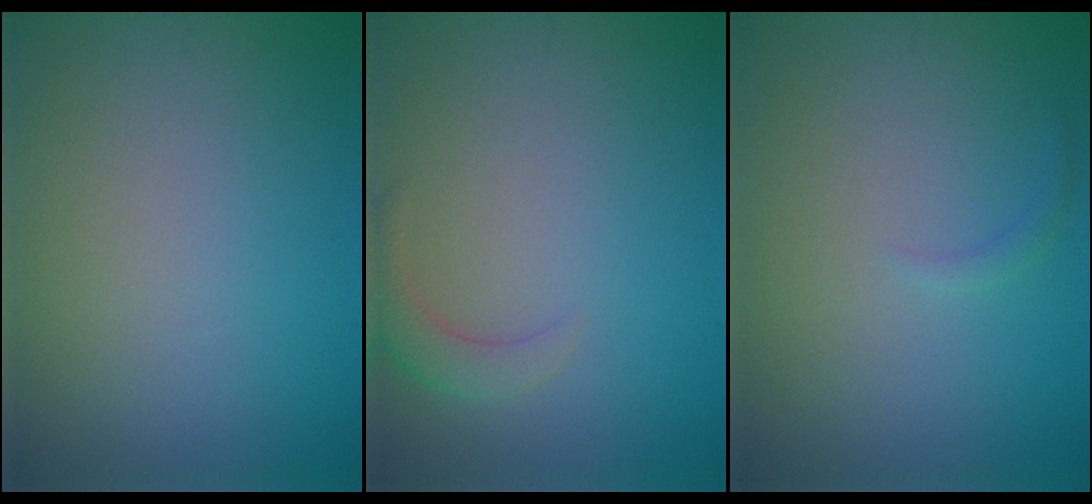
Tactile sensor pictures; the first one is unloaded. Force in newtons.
{"total": 2.1, "press": 2.1, "slide": 0.2}
{"total": 0.7, "press": 0.7, "slide": 0.1}